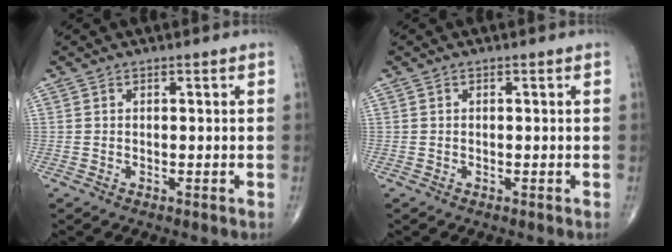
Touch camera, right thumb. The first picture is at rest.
{"total": 0.0}